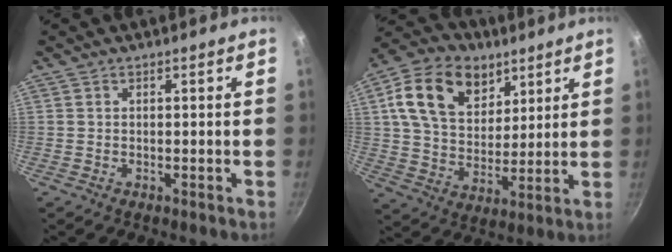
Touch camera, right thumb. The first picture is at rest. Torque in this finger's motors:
{"motor_torque": [0.84, 1.46, 0.73, -0.05, 0.16]}